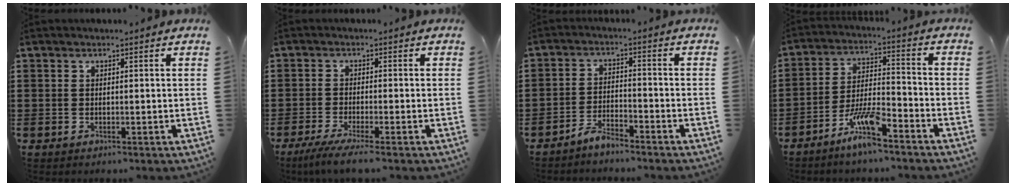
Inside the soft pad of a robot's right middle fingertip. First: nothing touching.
{"total": 3.2, "force": [-2.4, -0.4, 2.1], "torque": [-0.050, -0.017, -0.046]}
{"total": 3.3, "force": [-3.2, 0.1, 0.7], "torque": [-0.023, 0.000, -0.067]}
{"total": 7.5, "force": [-5.7, 1.0, 4.8], "torque": [-0.105, -0.003, -0.110]}